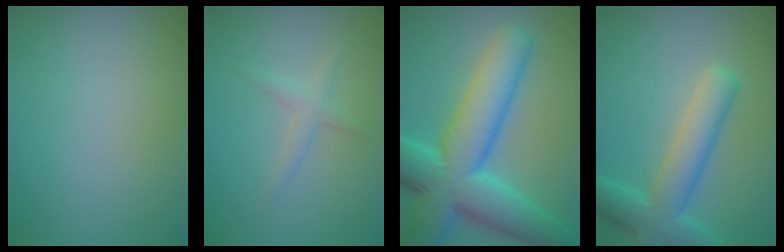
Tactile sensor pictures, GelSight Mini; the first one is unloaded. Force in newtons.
{"total": 1.3, "press": 1.3, "slide": 0.1}
{"total": 11.7, "press": 11.7, "slide": 0.2}
{"total": 5.9, "press": 5.9, "slide": 0.4}